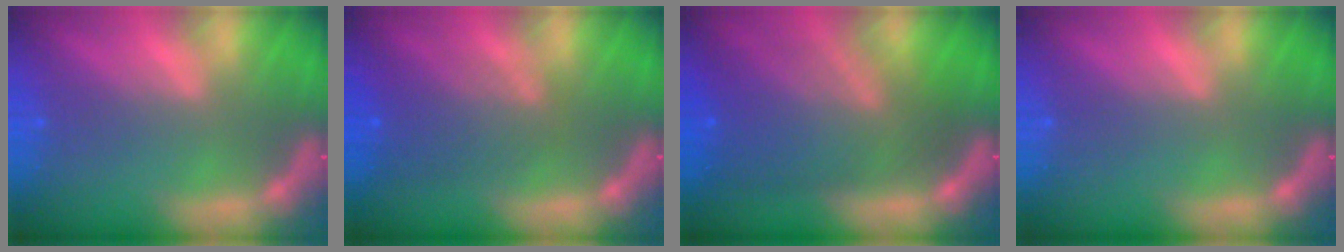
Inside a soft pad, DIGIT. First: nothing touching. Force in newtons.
{"total": 4.5}
{"total": 9.0}
{"total": 0.0}